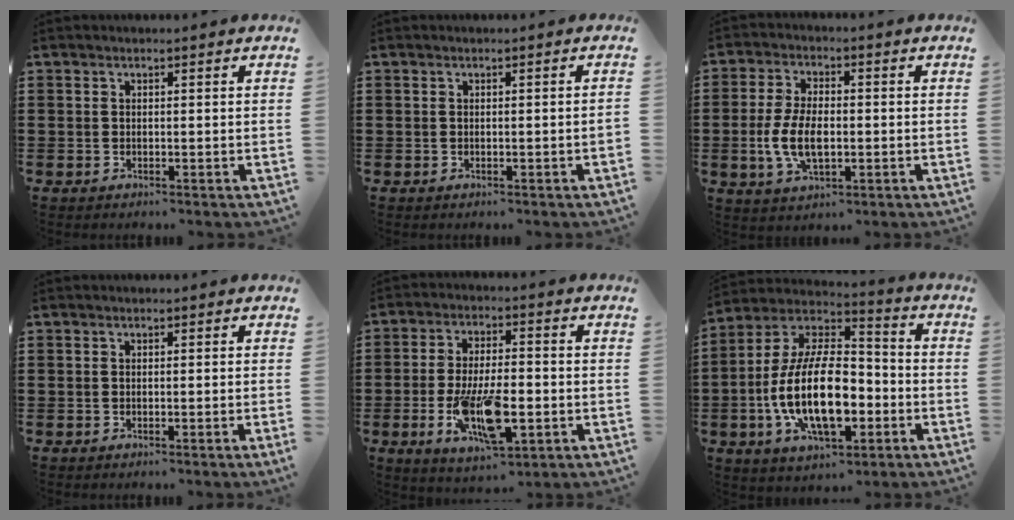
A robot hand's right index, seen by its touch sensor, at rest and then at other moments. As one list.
[{"total": 0.6, "force": [-0.3, -0.1, 0.5], "torque": [-0.008, -0.004, -0.004]}, {"total": 7.6, "force": [-1.2, 3.7, 6.5], "torque": [-0.147, -0.001, -0.027]}, {"total": 0.6, "force": [-0.2, -0.3, 0.4], "torque": [-0.007, -0.004, -0.004]}, {"total": 13.2, "force": [-3.8, 5.3, 11.4], "torque": [-0.231, -0.007, -0.061]}, {"total": 16.6, "force": [-4.4, 8.0, 13.8], "torque": [-0.300, -0.003, -0.086]}]